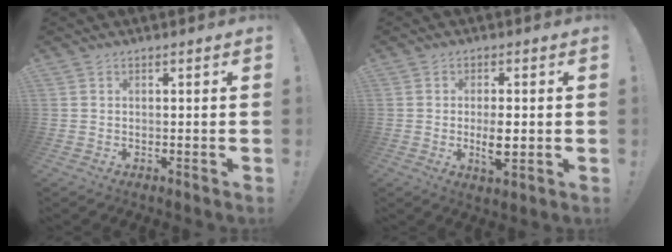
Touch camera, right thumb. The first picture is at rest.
{"total": 6.0, "force": [-0.8, 2.3, 5.5], "torque": [-0.106, -0.006, -0.016]}